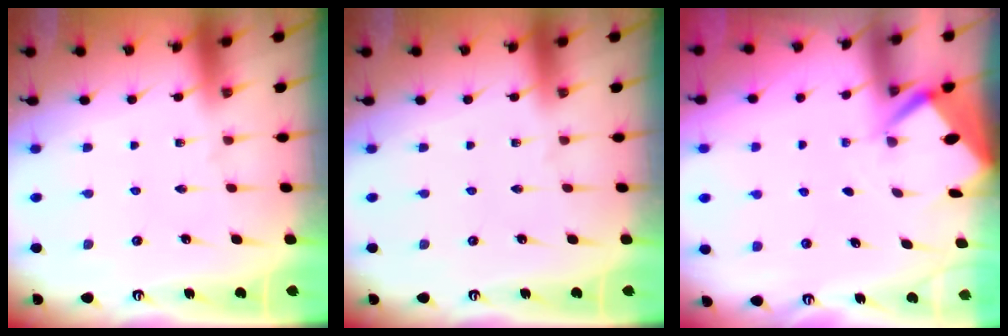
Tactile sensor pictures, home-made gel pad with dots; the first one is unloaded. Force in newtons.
{"total": 0.0}
{"total": 2.9, "press": 2.9, "slide": 0.3}